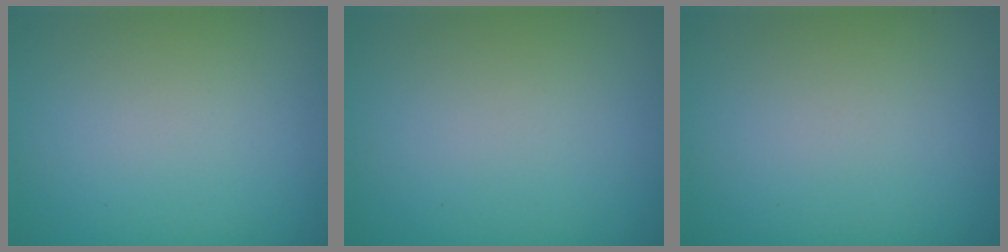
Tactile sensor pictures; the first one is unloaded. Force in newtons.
{"total": 0.0}
{"total": 0.0}